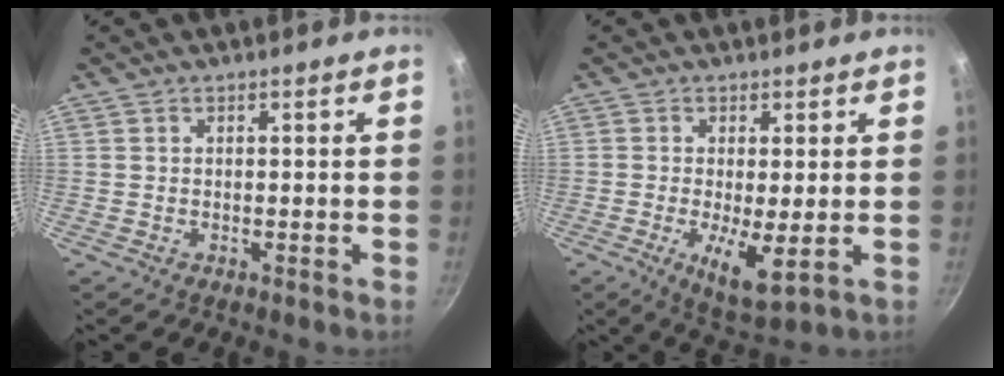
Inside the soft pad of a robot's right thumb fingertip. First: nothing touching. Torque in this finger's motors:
{"motor_torque": [-0.32, 0.50, 0.00, 0.00, 0.05]}